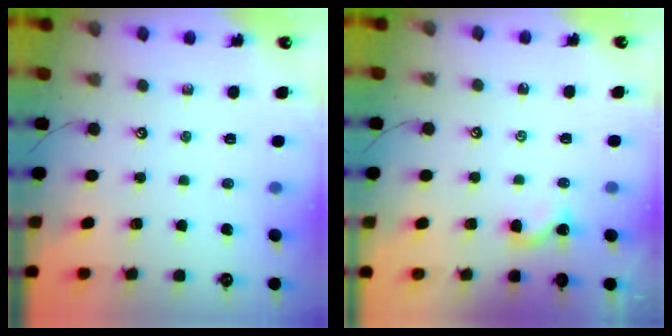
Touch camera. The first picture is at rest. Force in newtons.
{"total": 2.0, "press": 2.0, "slide": 0.4}